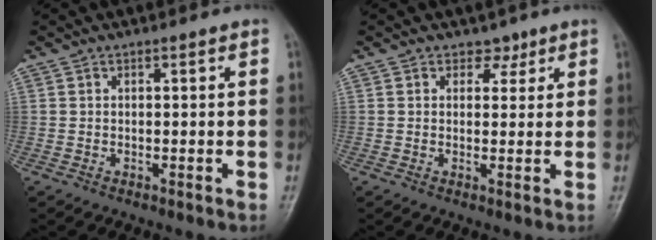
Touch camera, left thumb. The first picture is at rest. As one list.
[{"total": 2.3, "force": [1.5, 1.7, 0.4], "torque": [0.017, -0.006, 0.014]}]